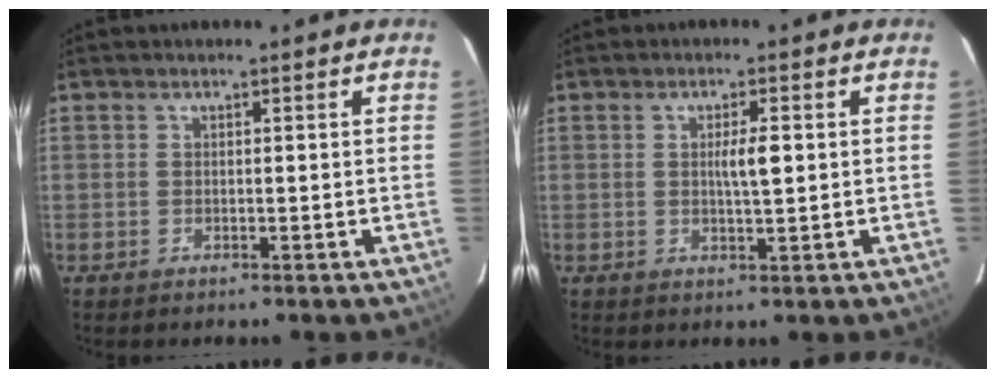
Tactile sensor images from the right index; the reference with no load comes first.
{"total": 3.2, "force": [0.4, 0.3, 3.2], "torque": [-0.056, -0.001, 0.006]}